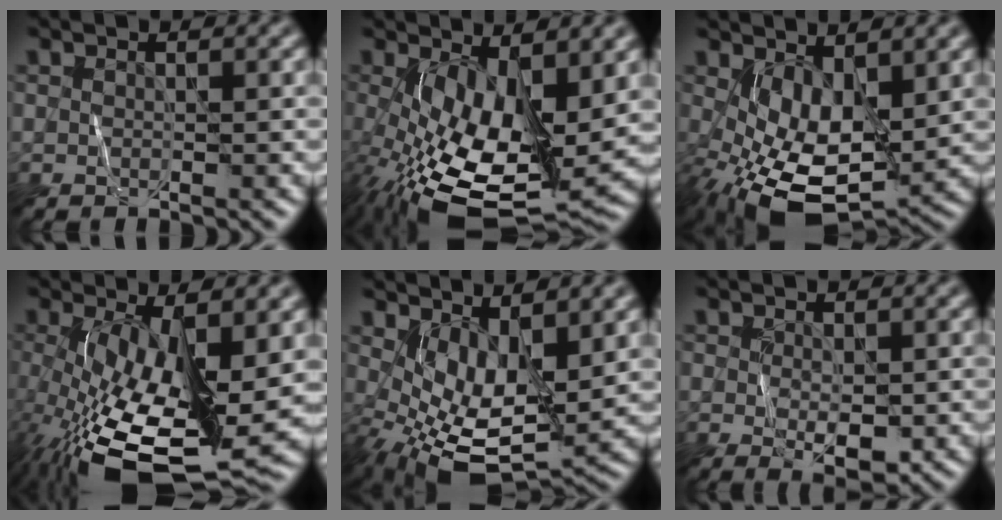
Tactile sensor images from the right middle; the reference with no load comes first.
{"total": 13.0, "force": [-1.2, 6.3, 11.3], "torque": [-0.213, -0.040, -0.009]}
{"total": 7.5, "force": [-0.7, 4.0, 6.3], "torque": [-0.134, -0.016, -0.005]}
{"total": 15.3, "force": [-3.2, 6.6, 13.5], "torque": [-0.255, -0.040, -0.040]}
{"total": 6.7, "force": [0.9, 3.4, 5.7], "torque": [-0.114, -0.022, 0.024]}
{"total": 2.9, "force": [-0.5, 1.6, 2.4], "torque": [-0.046, -0.010, 0.000]}